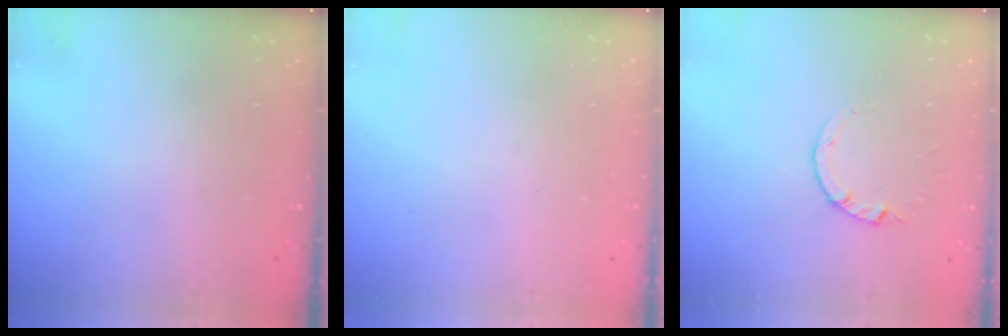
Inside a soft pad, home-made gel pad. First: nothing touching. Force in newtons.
{"total": 0.0}
{"total": 1.0, "press": 0.9, "slide": 0.3}